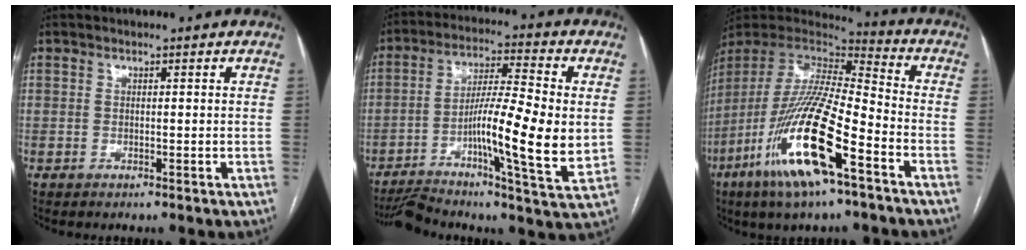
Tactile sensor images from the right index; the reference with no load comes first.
{"total": 17.9, "force": [-3.2, 1.7, 17.5], "torque": [-0.299, -0.001, -0.053]}
{"total": 21.8, "force": [-10.5, 3.1, 18.9], "torque": [-0.406, -0.046, -0.197]}